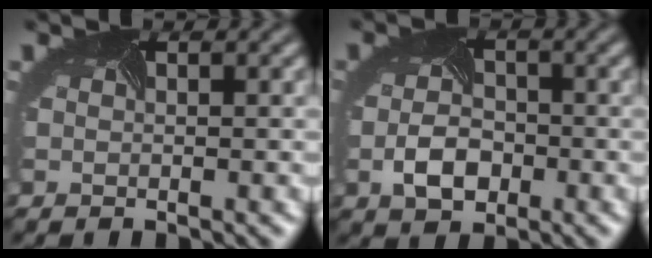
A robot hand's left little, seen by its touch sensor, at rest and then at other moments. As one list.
[{"total": 3.7, "force": [-1.2, 2.5, 2.4], "torque": [-0.052, -0.011, -0.025]}]